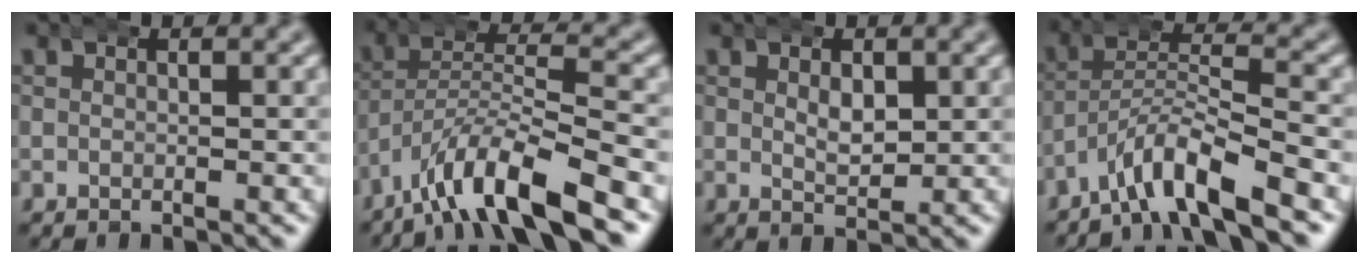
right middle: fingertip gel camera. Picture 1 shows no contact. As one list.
[{"total": 6.9, "force": [-4.7, 1.9, 4.7], "torque": [-0.085, -0.007, -0.077]}, {"total": 2.6, "force": [0.9, 1.4, 2.0], "torque": [-0.028, -0.010, 0.021]}, {"total": 5.9, "force": [-4.2, 2.0, 3.6], "torque": [-0.063, -0.002, -0.074]}]